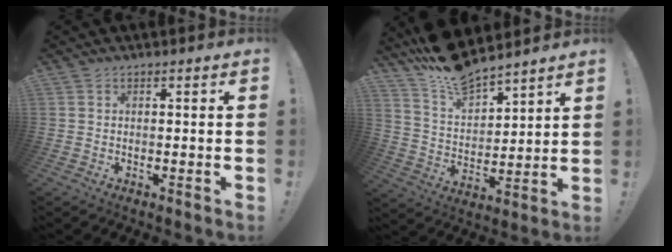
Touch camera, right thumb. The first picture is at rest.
{"total": 11.6, "force": [10.7, 3.4, 2.9], "torque": [-0.067, -0.090, 0.194]}